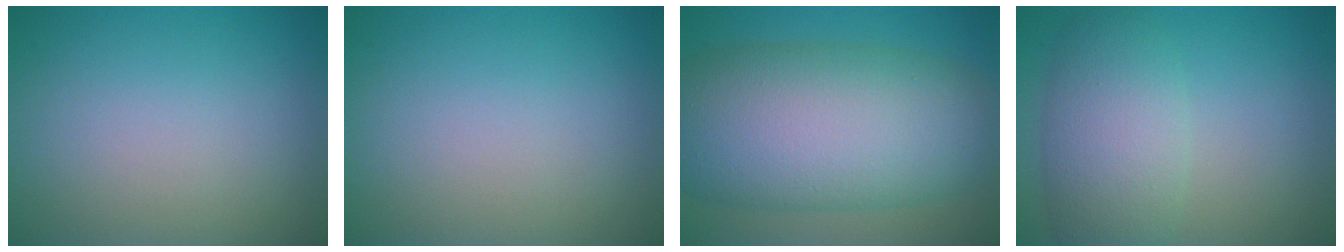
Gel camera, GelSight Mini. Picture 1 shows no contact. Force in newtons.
{"total": 0.0}
{"total": 13.7, "press": 13.7, "slide": 0.2}
{"total": 5.9, "press": 5.9, "slide": 0.0}